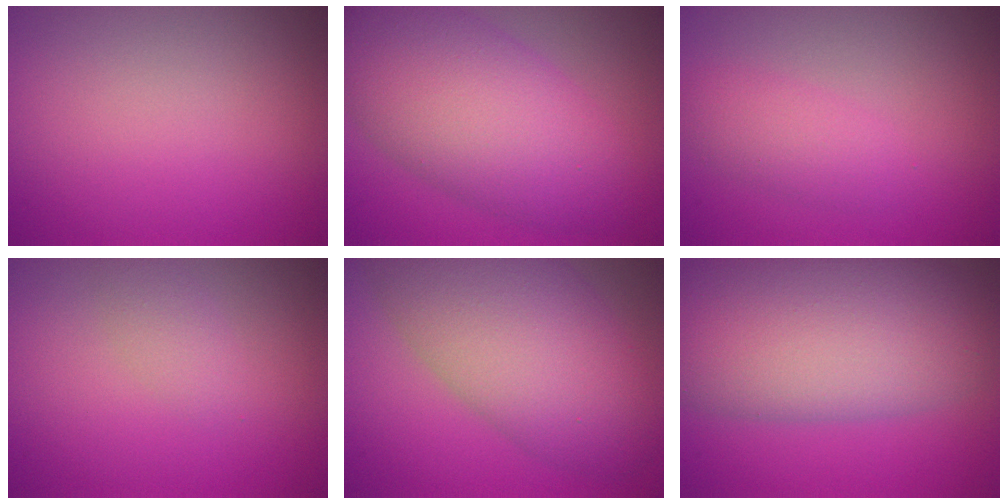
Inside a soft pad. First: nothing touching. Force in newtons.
{"total": 9.4, "press": 9.4, "slide": 0.2}
{"total": 2.2, "press": 2.2, "slide": 0.1}
{"total": 1.5, "press": 1.5, "slide": 0.1}
{"total": 10.6, "press": 10.6, "slide": 0.5}
{"total": 12.1, "press": 12.1, "slide": 0.7}